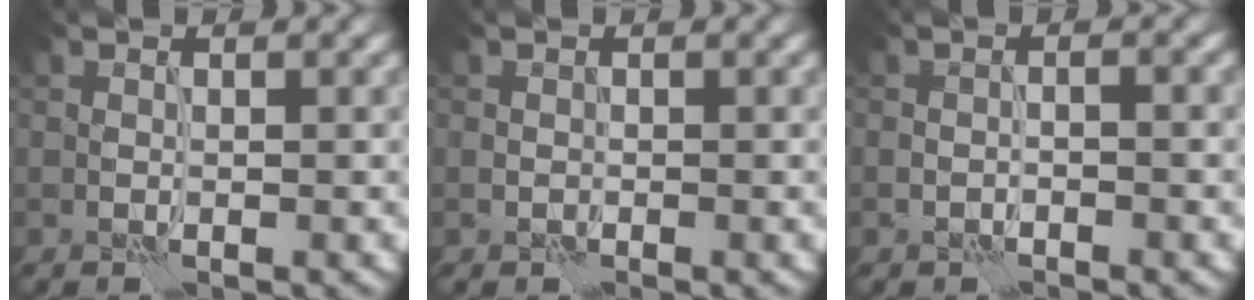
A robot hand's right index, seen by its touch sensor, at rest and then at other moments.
{"total": 0.0}
{"total": 0.8, "force": [-0.7, -0.3, 0.3], "torque": [-0.006, -0.001, -0.013]}